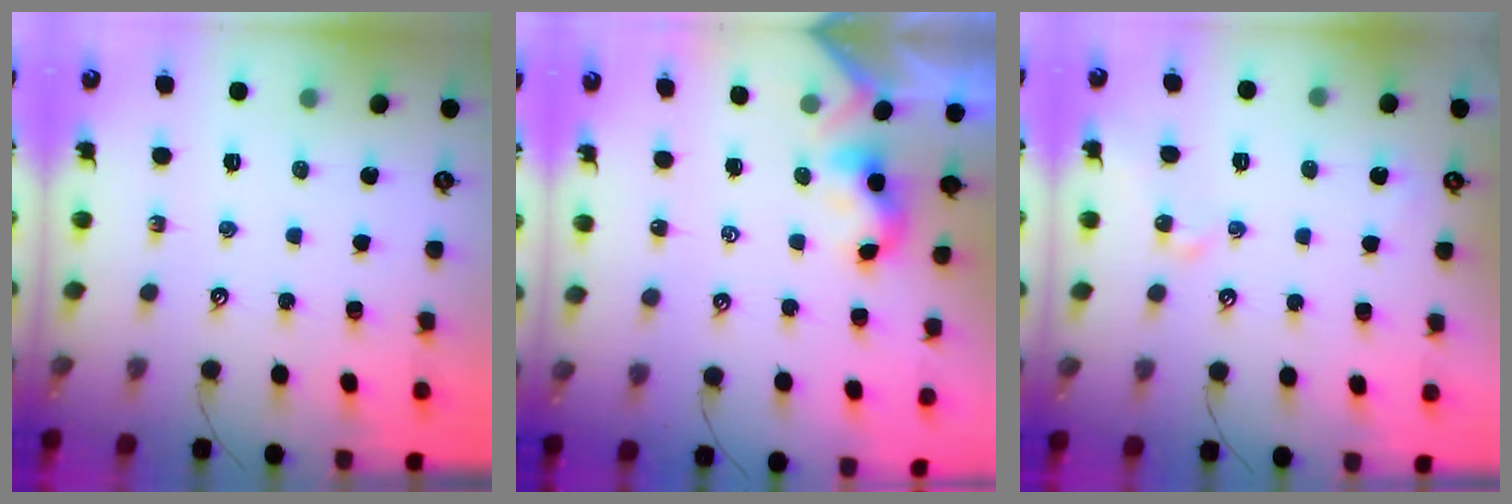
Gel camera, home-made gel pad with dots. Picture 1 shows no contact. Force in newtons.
{"total": 2.4, "press": 2.4, "slide": 0.2}
{"total": 2.4, "press": 2.4, "slide": 0.4}